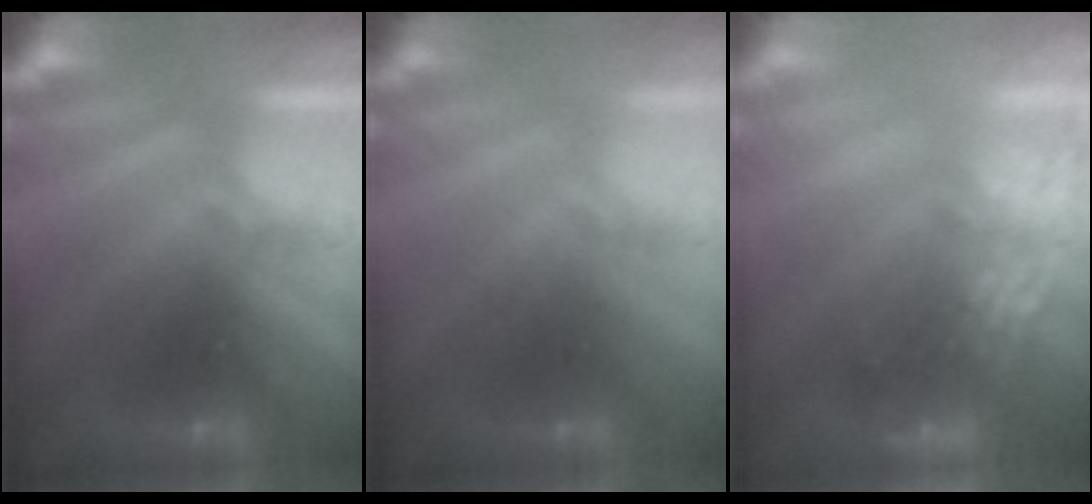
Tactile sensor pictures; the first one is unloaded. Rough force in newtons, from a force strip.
{"total": 1.4}
{"total": 6.7}